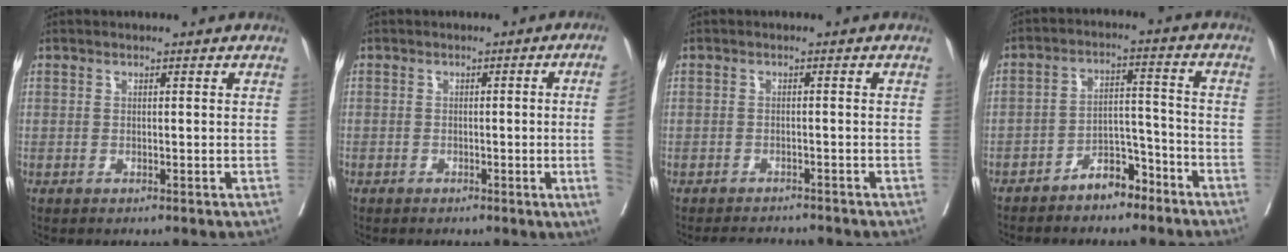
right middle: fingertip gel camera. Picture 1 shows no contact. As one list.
[{"total": 6.1, "force": [-0.9, -2.2, 5.6], "torque": [-0.060, -0.013, -0.012]}, {"total": 3.3, "force": [-3.3, 0.8, 0.0], "torque": [0.004, -0.008, -0.050]}, {"total": 6.2, "force": [-4.8, 2.7, 2.8], "torque": [-0.047, 0.022, -0.079]}]